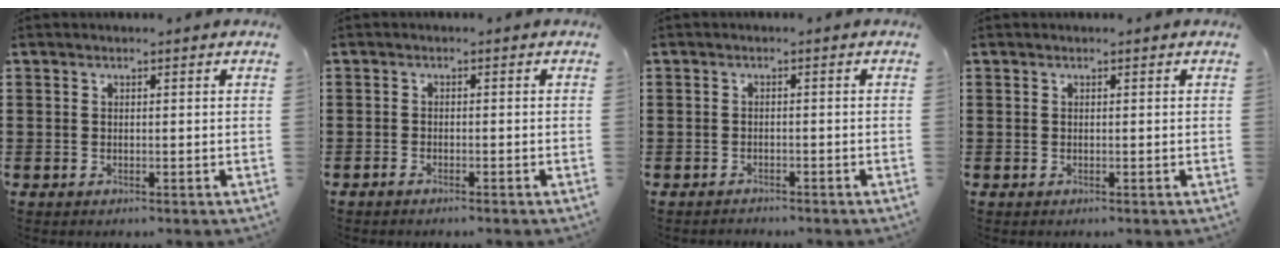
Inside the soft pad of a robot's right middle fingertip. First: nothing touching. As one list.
[{"total": 0.7, "force": [-0.7, -0.1, 0.3], "torque": [-0.007, -0.005, -0.012]}, {"total": 1.3, "force": [-1.2, 0.4, -0.2], "torque": [0.001, 0.003, -0.028]}, {"total": 0.0}]